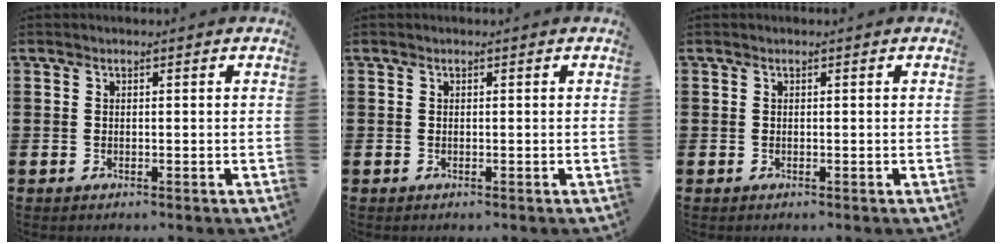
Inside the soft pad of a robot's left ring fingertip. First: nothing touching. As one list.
[{"total": 0.0}, {"total": 0.0}]